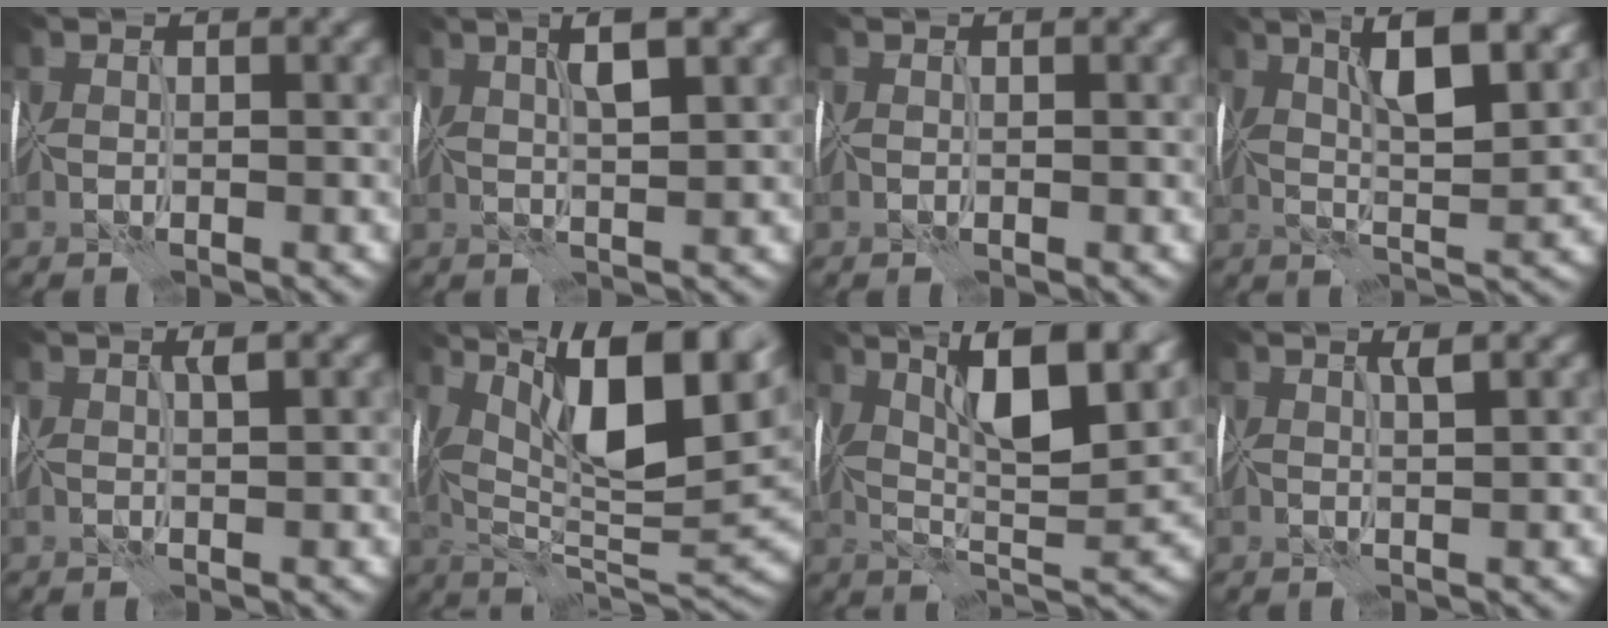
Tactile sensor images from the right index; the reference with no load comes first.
{"total": 3.7, "force": [2.1, 0.2, 3.1], "torque": [-0.047, 0.015, 0.028]}
{"total": 0.0}
{"total": 7.3, "force": [3.1, 1.9, 6.3], "torque": [-0.100, 0.009, 0.049]}
{"total": 1.2, "force": [0.8, -0.2, 0.8], "torque": [-0.009, 0.008, 0.013]}
{"total": 13.8, "force": [5.5, 5.5, 11.3], "torque": [-0.185, 0.013, 0.089]}
{"total": 10.6, "force": [4.6, 3.4, 9.0], "torque": [-0.142, 0.002, 0.075]}
{"total": 1.3, "force": [1.0, -0.6, 0.6], "torque": [-0.007, 0.007, 0.015]}